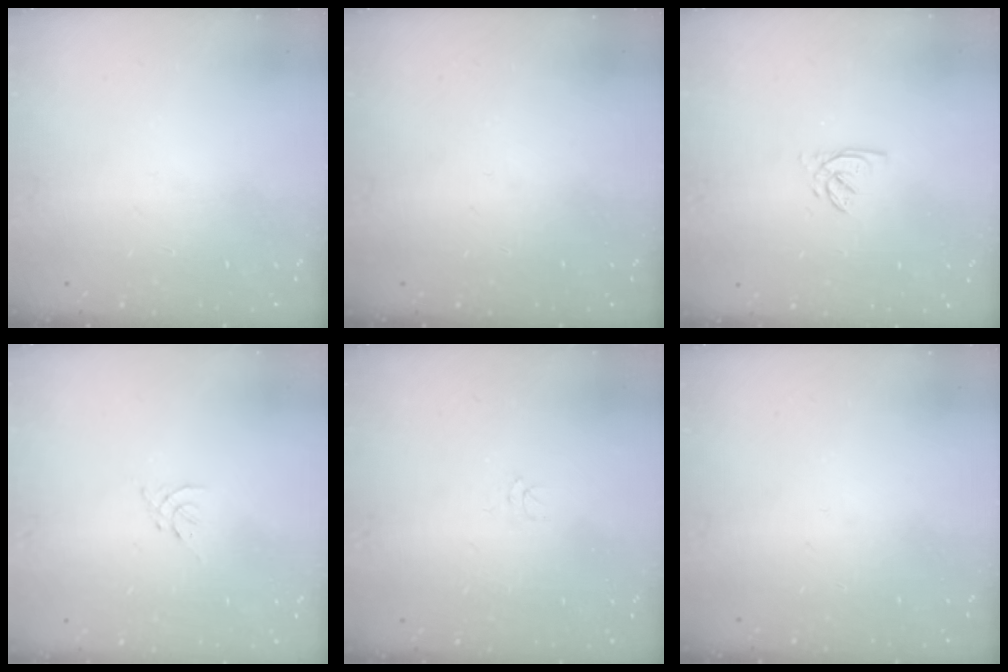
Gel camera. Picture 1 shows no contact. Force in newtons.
{"total": 0.0}
{"total": 2.2, "press": 2.2, "slide": 0.3}
{"total": 0.0}
{"total": 3.4, "press": 3.4, "slide": 0.2}
{"total": 0.0}